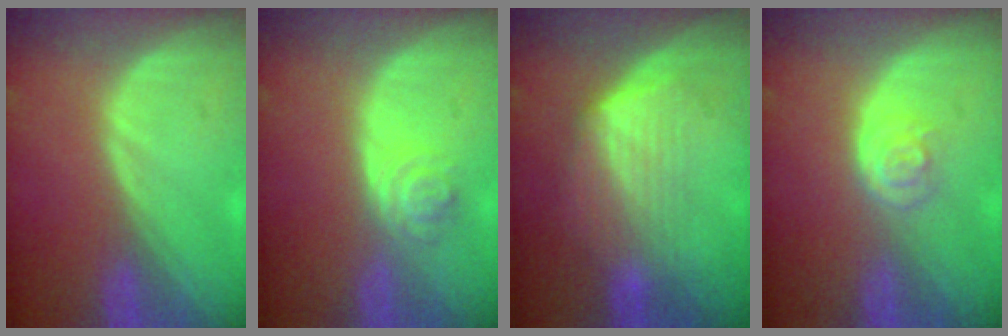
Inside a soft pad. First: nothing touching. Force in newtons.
{"total": 4.0, "press": 3.5, "slide": 2.0}
{"total": 6.3, "press": 6.0, "slide": 1.9}
{"total": 3.3, "press": 3.2, "slide": 0.6}